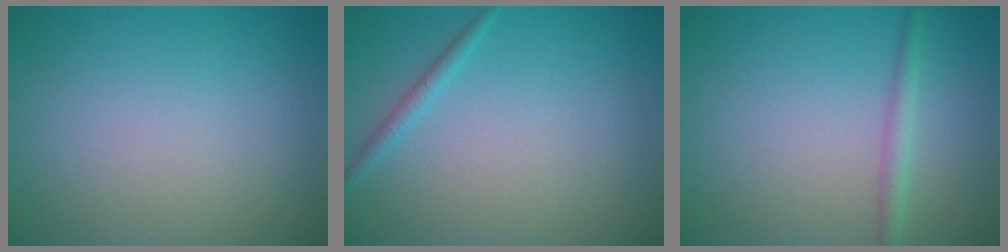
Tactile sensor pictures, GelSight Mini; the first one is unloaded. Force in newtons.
{"total": 1.2, "press": 1.2, "slide": 0.0}
{"total": 1.7, "press": 1.7, "slide": 0.0}